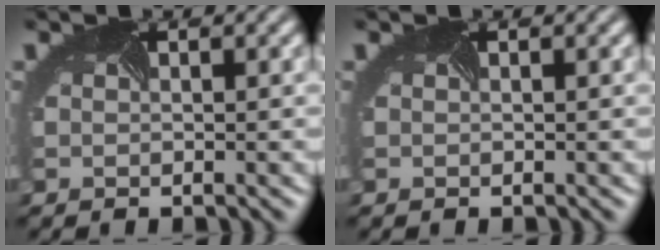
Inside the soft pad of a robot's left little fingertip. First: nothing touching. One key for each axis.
{"total": 0.0}